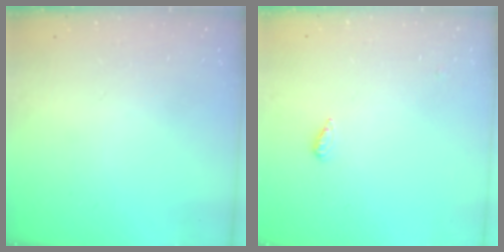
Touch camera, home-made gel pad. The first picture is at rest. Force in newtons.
{"total": 2.2, "press": 2.2, "slide": 0.5}